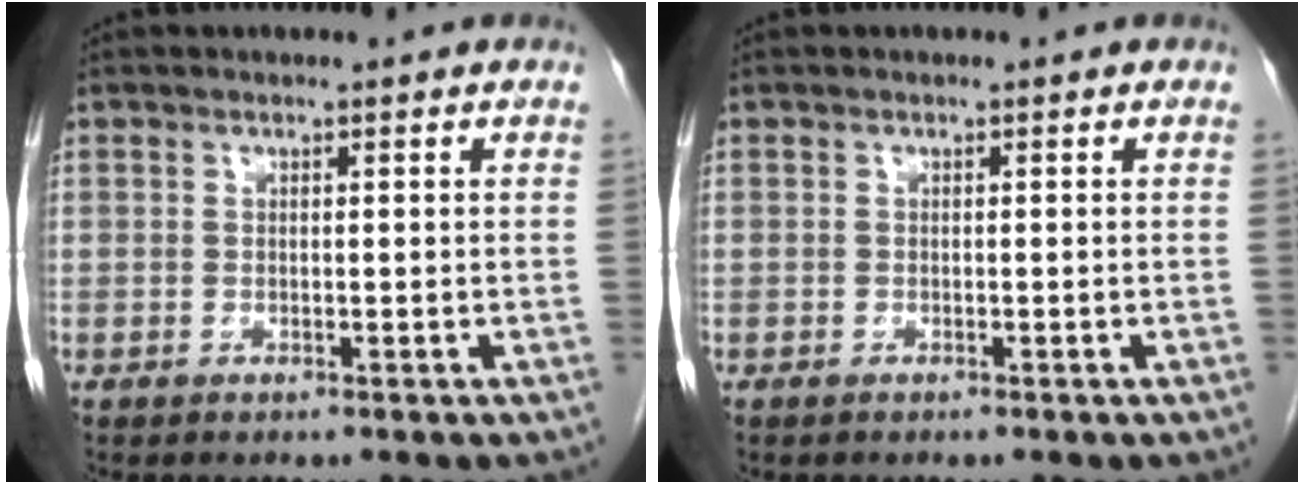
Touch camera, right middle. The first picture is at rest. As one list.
[{"total": 0.0}]